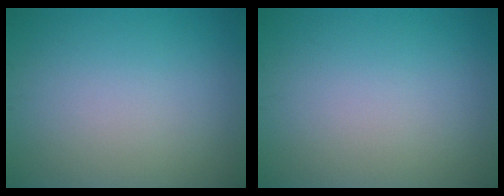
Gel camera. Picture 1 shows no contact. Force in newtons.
{"total": 0.0}